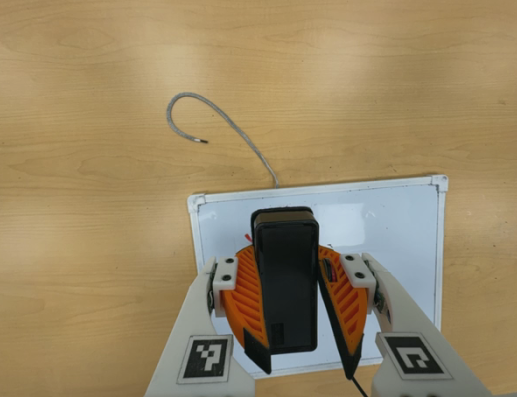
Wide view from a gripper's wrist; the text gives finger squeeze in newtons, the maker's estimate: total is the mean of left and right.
{"total": 10.5, "left": 10.4, "right": 10.5}